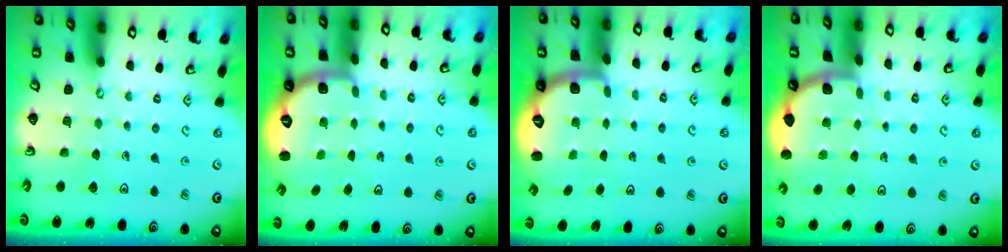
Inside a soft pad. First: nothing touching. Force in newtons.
{"total": 2.7, "press": 1.7, "slide": 2.1}
{"total": 2.6, "press": 1.6, "slide": 2.1}
{"total": 1.9, "press": 1.9, "slide": 0.0}